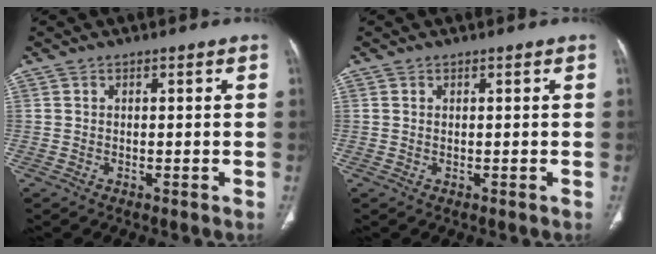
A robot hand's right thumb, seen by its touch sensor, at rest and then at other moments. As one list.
[{"total": 0.0}]